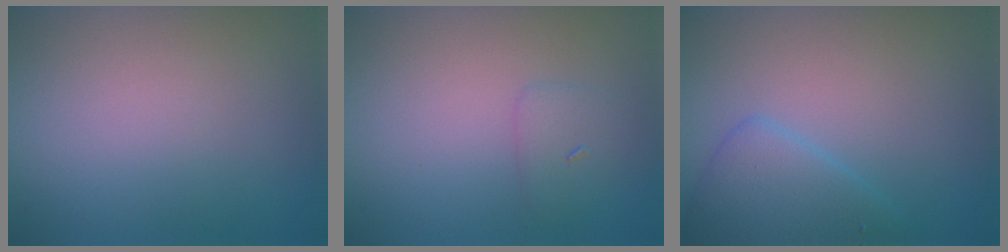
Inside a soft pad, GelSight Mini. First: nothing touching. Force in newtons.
{"total": 1.4, "press": 1.4, "slide": 0.1}
{"total": 3.3, "press": 3.3, "slide": 0.0}